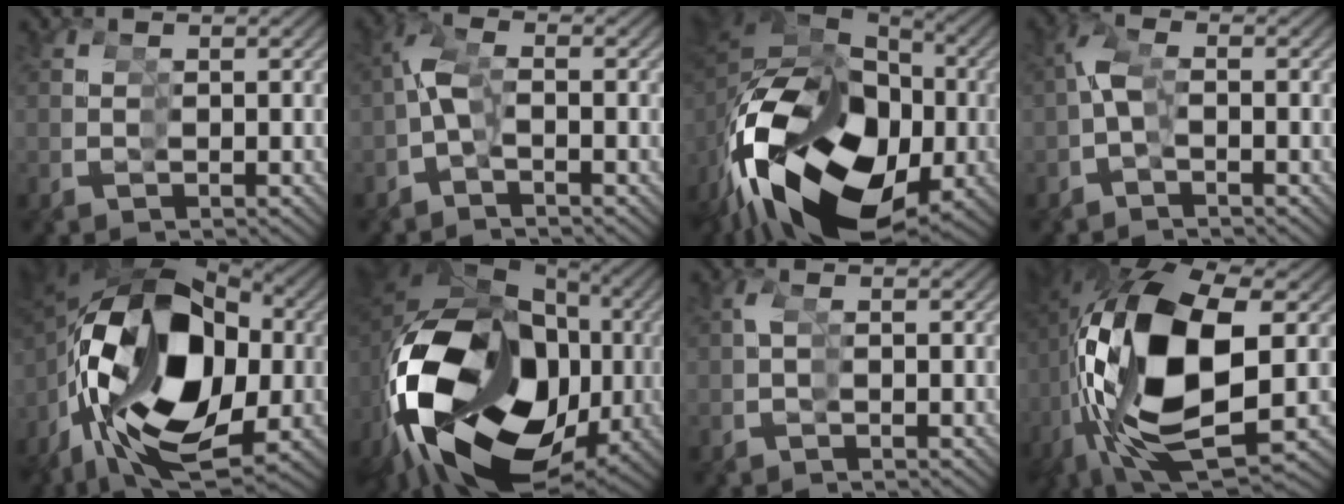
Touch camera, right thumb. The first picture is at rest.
{"total": 2.5, "force": [-2.2, 1.2, 0.1], "torque": [-0.048, -0.005, -0.038]}
{"total": 21.1, "force": [-2.6, 12.5, 16.8], "torque": [-0.326, -0.038, -0.015]}
{"total": 2.3, "force": [-2.0, 1.1, -0.2], "torque": [-0.047, -0.009, -0.033]}
{"total": 20.9, "force": [-0.8, 12.6, 16.6], "torque": [-0.310, -0.018, -0.001]}
{"total": 28.4, "force": [-3.6, 17.3, 22.2], "torque": [-0.411, -0.059, -0.020]}
{"total": 1.2, "force": [-1.1, 0.4, 0.1], "torque": [-0.024, -0.010, -0.014]}
{"total": 20.5, "force": [-0.3, 11.2, 17.2], "torque": [-0.354, -0.015, 0.015]}